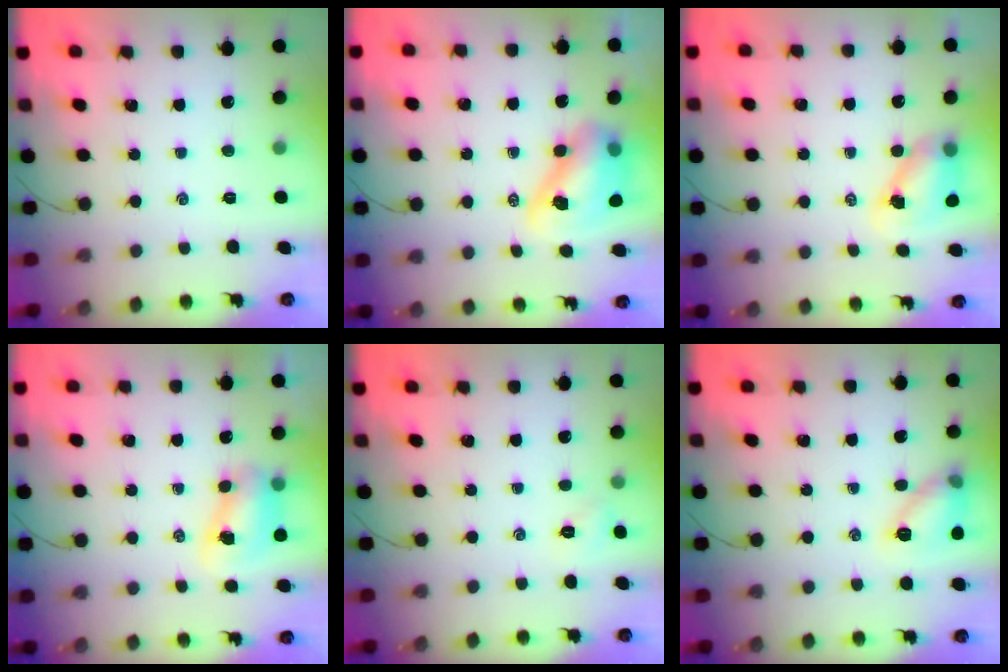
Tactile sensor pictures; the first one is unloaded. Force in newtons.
{"total": 10.6, "press": 10.1, "slide": 3.1}
{"total": 6.8, "press": 6.7, "slide": 1.1}
{"total": 8.0, "press": 8.0, "slide": 1.1}
{"total": 2.1, "press": 2.1, "slide": 0.6}
{"total": 11.2, "press": 11.2, "slide": 0.2}